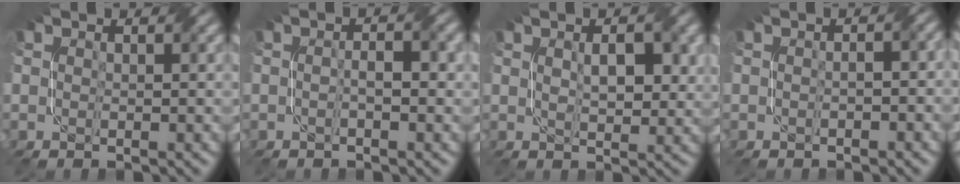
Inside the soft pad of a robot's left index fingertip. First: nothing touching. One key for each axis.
{"total": 1.8, "fx": -0.3, "fy": 0.4, "fz": 1.8, "tx": -0.032, "ty": 0.003, "tz": -0.008}
{"total": 3.3, "fx": 0.9, "fy": 1.4, "fz": 2.9, "tx": -0.052, "ty": 0.001, "tz": 0.021}
{"total": 1.6, "fx": -0.3, "fy": 0.5, "fz": 1.4, "tx": -0.022, "ty": -0.001, "tz": -0.007}